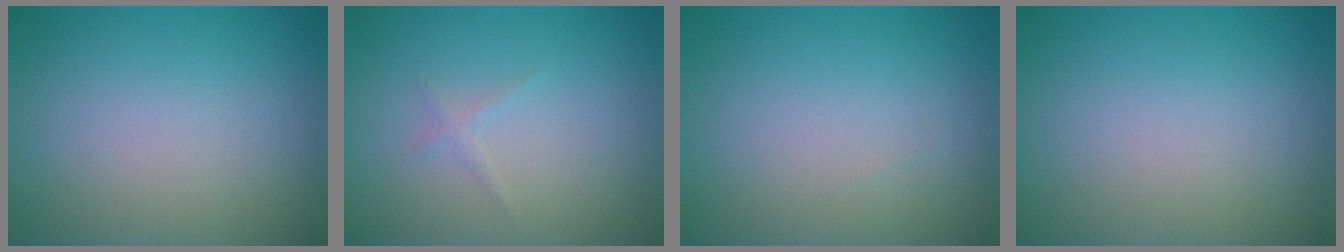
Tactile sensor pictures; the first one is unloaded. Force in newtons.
{"total": 0.7, "press": 0.7, "slide": 0.1}
{"total": 0.0}
{"total": 0.0}